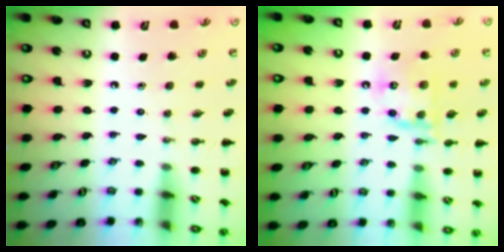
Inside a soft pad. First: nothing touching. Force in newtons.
{"total": 15.7, "press": 15.5, "slide": 2.4}